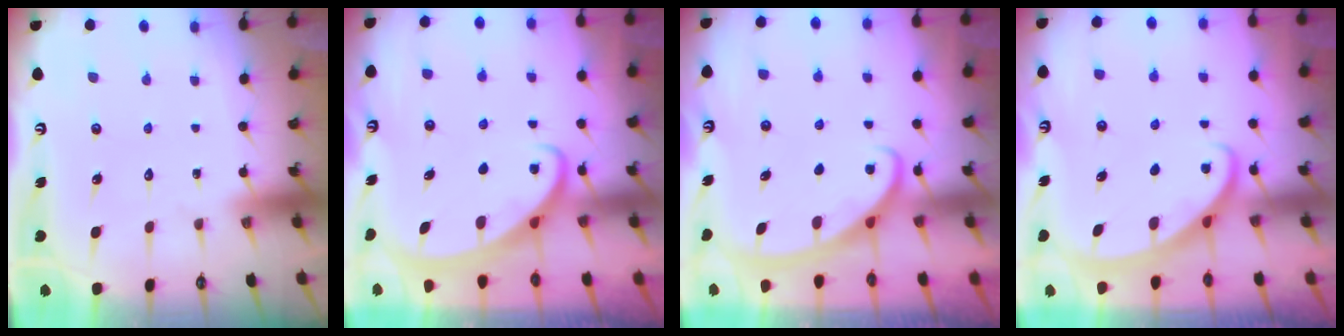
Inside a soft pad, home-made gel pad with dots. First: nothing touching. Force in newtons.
{"total": 2.6, "press": 2.5, "slide": 0.3}
{"total": 2.8, "press": 2.8, "slide": 0.4}
{"total": 3.0, "press": 3.0, "slide": 0.1}